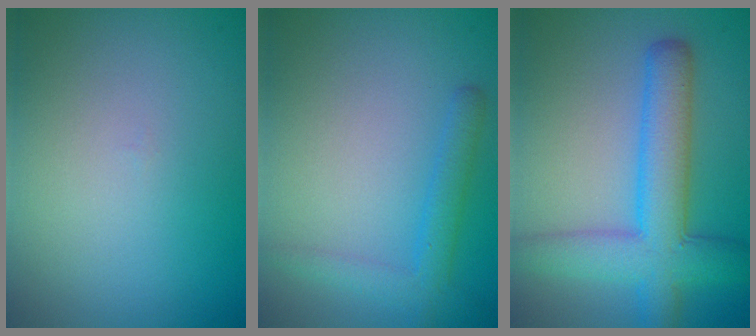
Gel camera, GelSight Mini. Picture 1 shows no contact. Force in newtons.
{"total": 2.6, "press": 2.6, "slide": 0.1}
{"total": 6.8, "press": 6.8, "slide": 0.3}